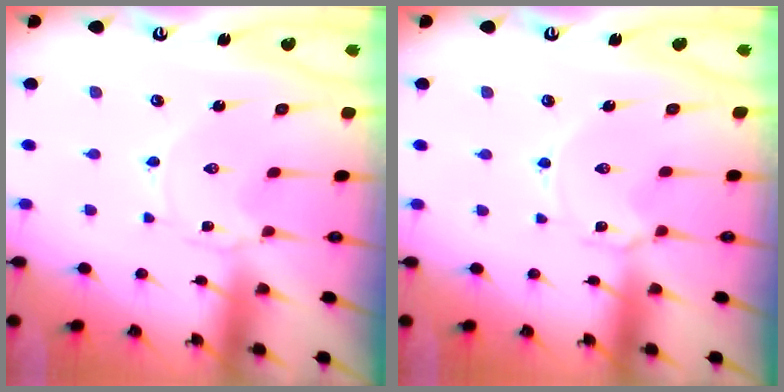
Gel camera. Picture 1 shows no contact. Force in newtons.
{"total": 2.3, "press": 2.3, "slide": 0.4}